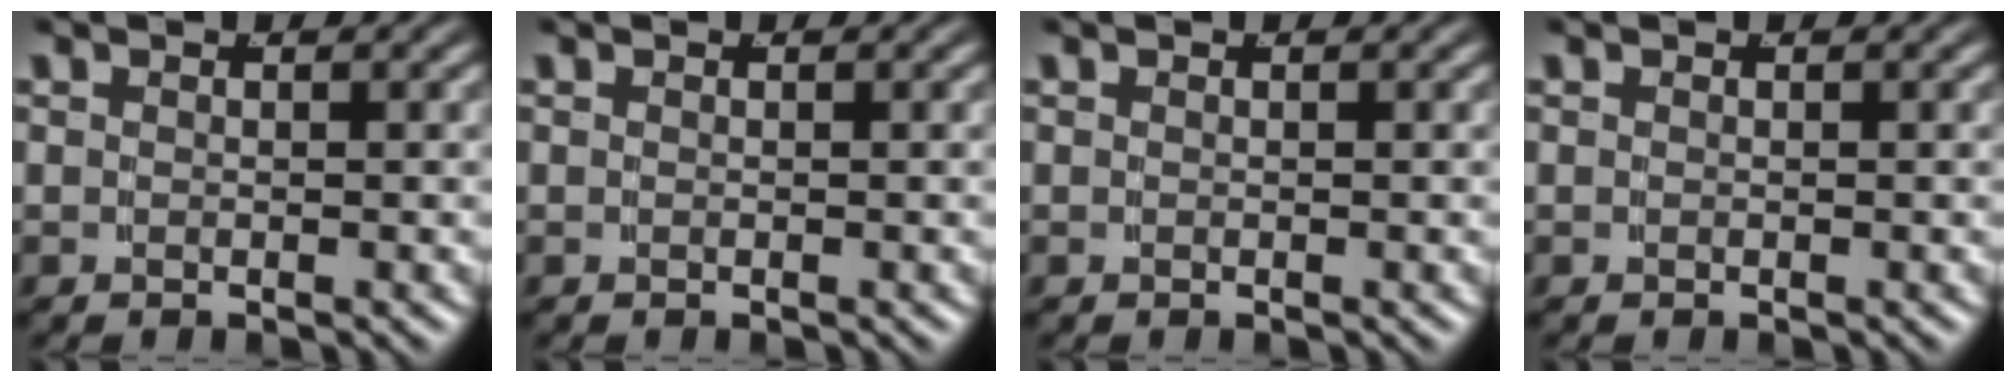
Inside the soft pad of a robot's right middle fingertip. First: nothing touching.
{"total": 0.0}
{"total": 0.0}
{"total": 0.0}